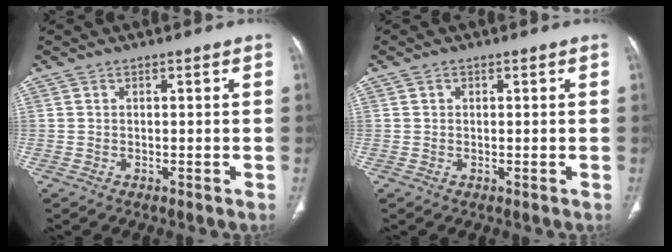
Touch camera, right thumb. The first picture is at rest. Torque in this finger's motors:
{"motor_torque": [-0.32, 0.34, 0.01, 0.56, 0.00]}